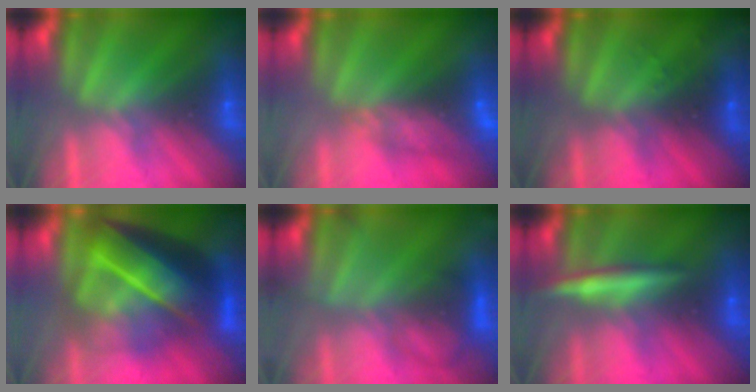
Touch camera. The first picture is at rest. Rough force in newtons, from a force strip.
{"total": 8.1}
{"total": 2.9}
{"total": 7.3}
{"total": 5.6}
{"total": 2.7}